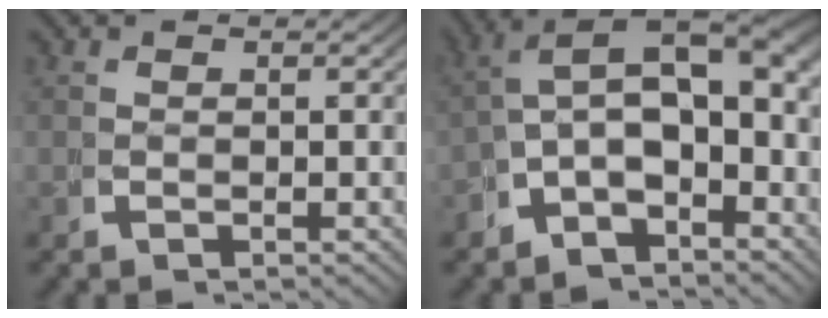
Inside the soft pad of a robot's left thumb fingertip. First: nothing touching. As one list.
[{"total": 10.8, "force": [0.1, 7.6, 7.6], "torque": [-0.116, -0.006, -0.016]}]